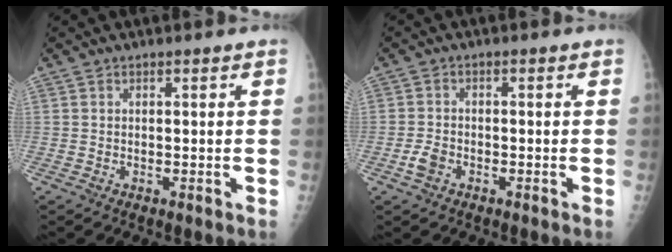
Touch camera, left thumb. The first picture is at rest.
{"total": 2.9, "force": [-1.6, 1.9, 1.5], "torque": [-0.031, 0.007, -0.027]}